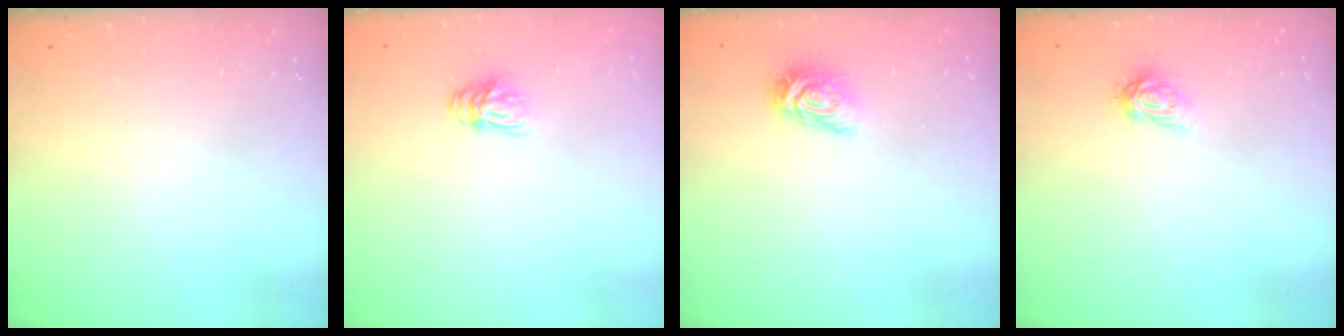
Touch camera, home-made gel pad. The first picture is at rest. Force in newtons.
{"total": 5.5, "press": 5.5, "slide": 0.6}
{"total": 6.8, "press": 6.8, "slide": 0.2}
{"total": 3.6, "press": 3.6, "slide": 0.1}